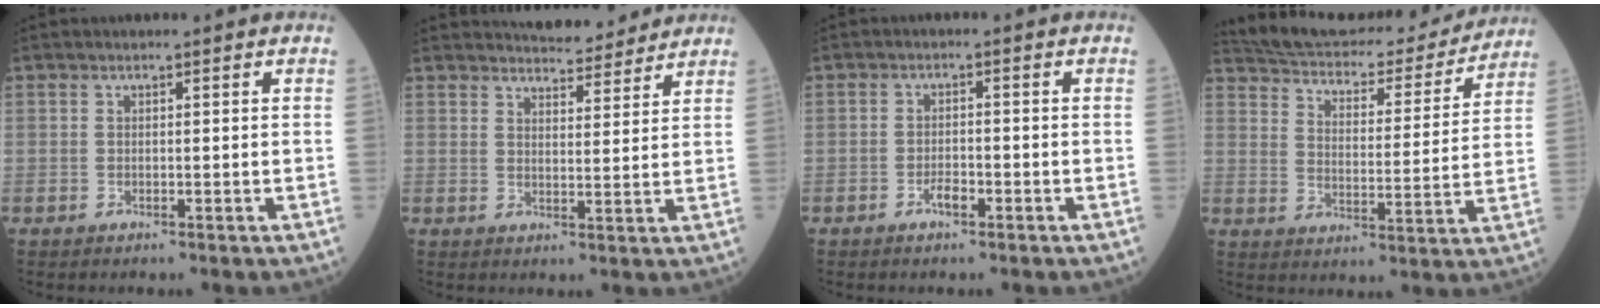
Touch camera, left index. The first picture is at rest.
{"total": 7.2, "force": [7.0, 1.3, 1.2], "torque": [-0.020, 0.003, 0.091]}
{"total": 2.0, "force": [-1.3, 0.7, 1.4], "torque": [-0.028, 0.002, -0.021]}
{"total": 20.1, "force": [19.1, 4.0, 5.0], "torque": [-0.074, -0.021, 0.255]}